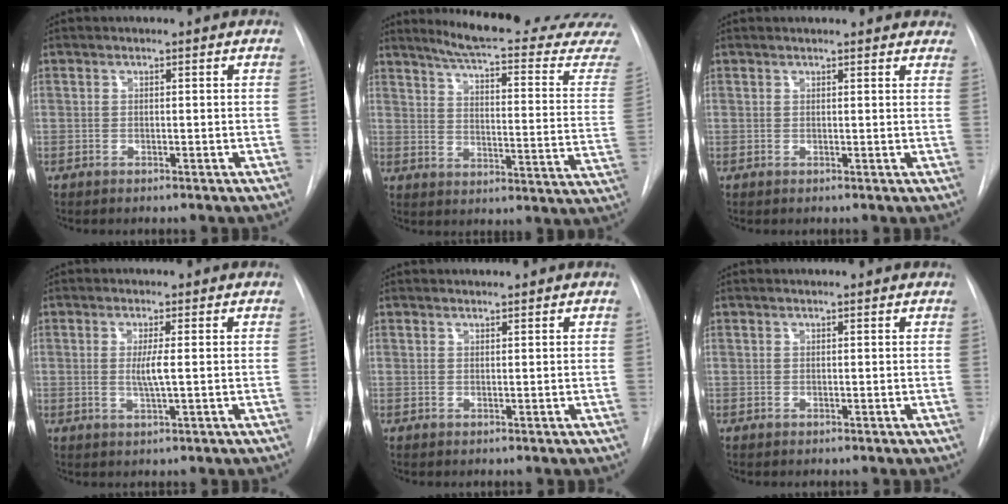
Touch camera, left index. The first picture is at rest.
{"total": 23.4, "force": [21.9, 0.4, 8.3], "torque": [-0.115, -0.114, 0.260]}
{"total": 9.0, "force": [8.3, 2.3, 2.8], "torque": [-0.016, 0.009, 0.080]}
{"total": 2.7, "force": [0.0, -0.2, 2.7], "torque": [-0.056, -0.008, -0.002]}
{"total": 0.8, "force": [0.8, 0.0, 0.0], "torque": [-0.005, 0.005, 0.017]}
{"total": 1.2, "force": [1.2, 0.1, 0.4], "torque": [-0.010, 0.013, 0.015]}